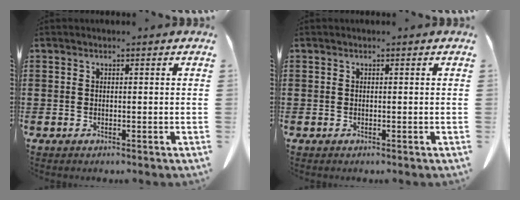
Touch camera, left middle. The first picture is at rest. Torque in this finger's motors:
{"motor_torque": [-0.29, -0.42, 0.00, -0.01]}